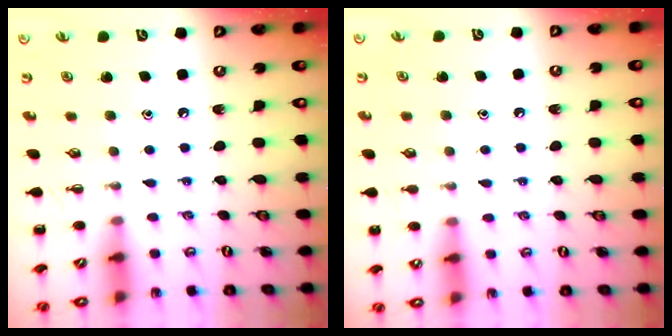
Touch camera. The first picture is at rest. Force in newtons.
{"total": 4.2, "press": 4.0, "slide": 1.3}